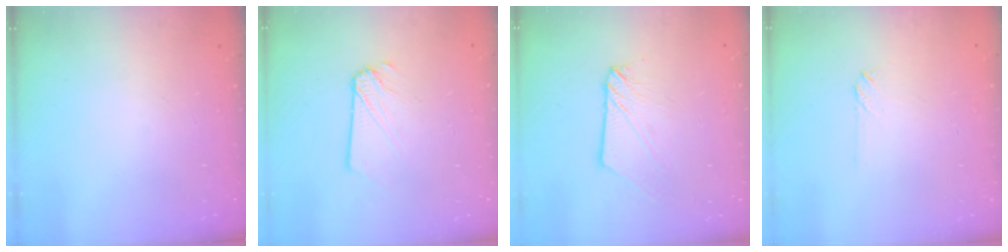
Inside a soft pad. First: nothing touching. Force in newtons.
{"total": 2.1, "press": 2.1, "slide": 0.3}
{"total": 3.6, "press": 3.6, "slide": 0.3}
{"total": 2.0, "press": 2.0, "slide": 0.3}